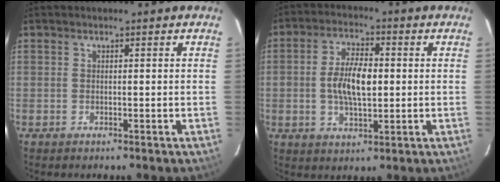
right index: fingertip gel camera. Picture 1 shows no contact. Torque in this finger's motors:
{"motor_torque": [0.33, -0.03, 0.30, 0.13]}